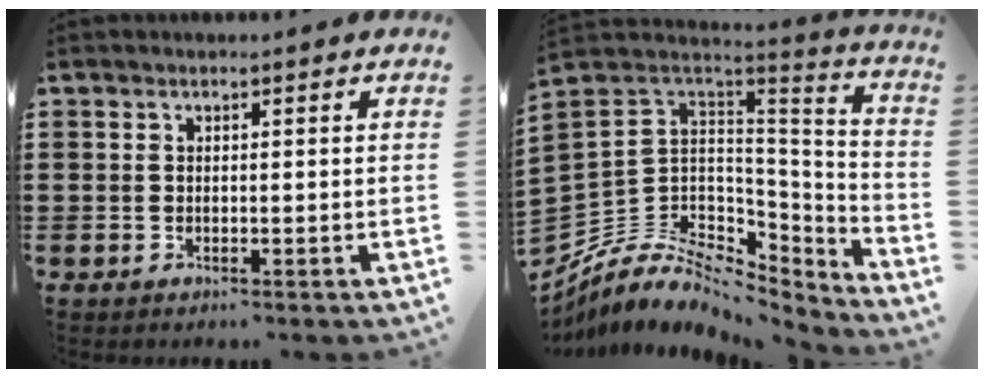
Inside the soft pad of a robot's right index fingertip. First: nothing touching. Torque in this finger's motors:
{"motor_torque": [-0.40, 0.25, -0.54, -0.21]}